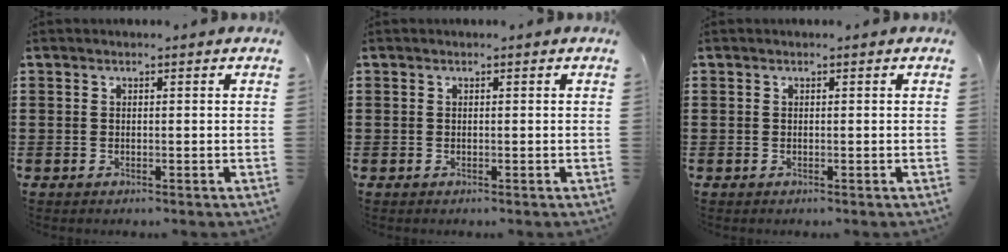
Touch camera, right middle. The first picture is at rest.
{"total": 0.0}
{"total": 0.0}